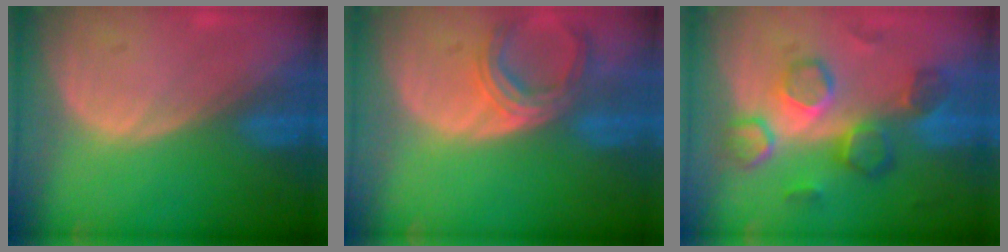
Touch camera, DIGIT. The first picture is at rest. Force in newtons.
{"total": 5.8, "press": 5.6, "slide": 1.6}
{"total": 8.8, "press": 8.4, "slide": 2.6}